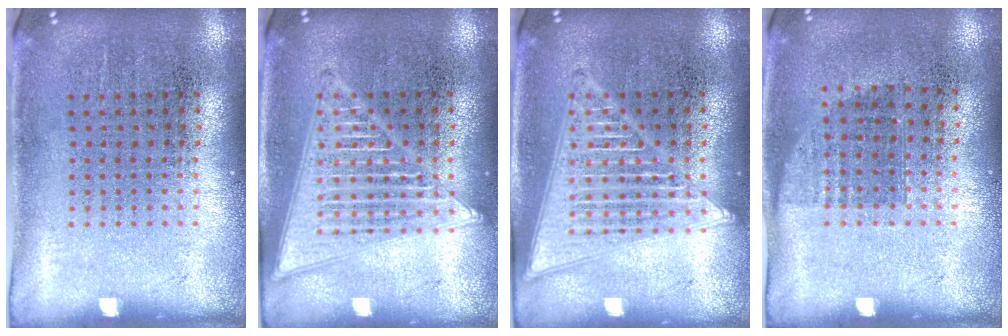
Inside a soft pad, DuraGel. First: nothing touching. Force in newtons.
{"total": 2.9, "press": 2.8, "slide": 0.4}
{"total": 2.9, "press": 2.8, "slide": 0.4}
{"total": 0.8, "press": 0.6, "slide": 0.4}